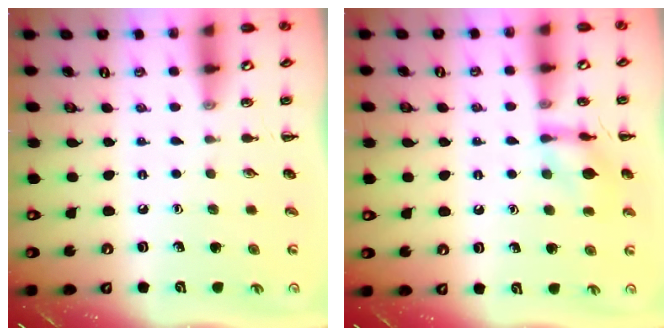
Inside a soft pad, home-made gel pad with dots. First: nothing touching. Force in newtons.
{"total": 11.4, "press": 11.4, "slide": 0.9}